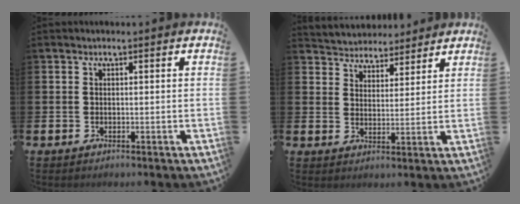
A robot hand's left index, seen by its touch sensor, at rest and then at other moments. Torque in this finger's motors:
{"motor_torque": [1.07, -1.07, 0.18, 0.08]}